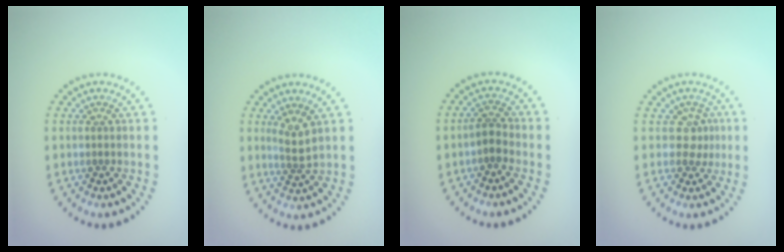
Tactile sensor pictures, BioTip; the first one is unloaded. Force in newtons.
{"total": 1.8, "press": 1.3, "slide": 1.3}
{"total": 1.6, "press": 1.2, "slide": 1.0}
{"total": 1.6, "press": 1.1, "slide": 1.1}